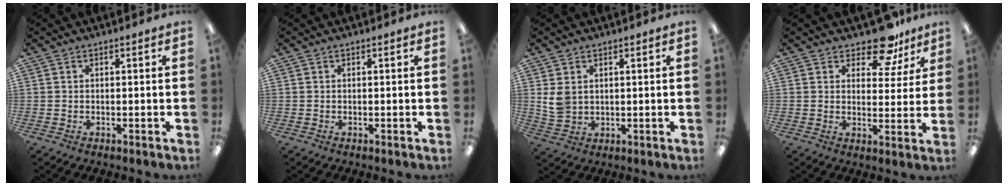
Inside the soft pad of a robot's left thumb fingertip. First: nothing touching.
{"total": 0.0}
{"total": 5.2, "force": [1.6, 4.2, 2.7], "torque": [-0.054, 0.003, 0.033]}
{"total": 10.0, "force": [7.7, 4.4, 4.5], "torque": [-0.058, -0.046, 0.137]}